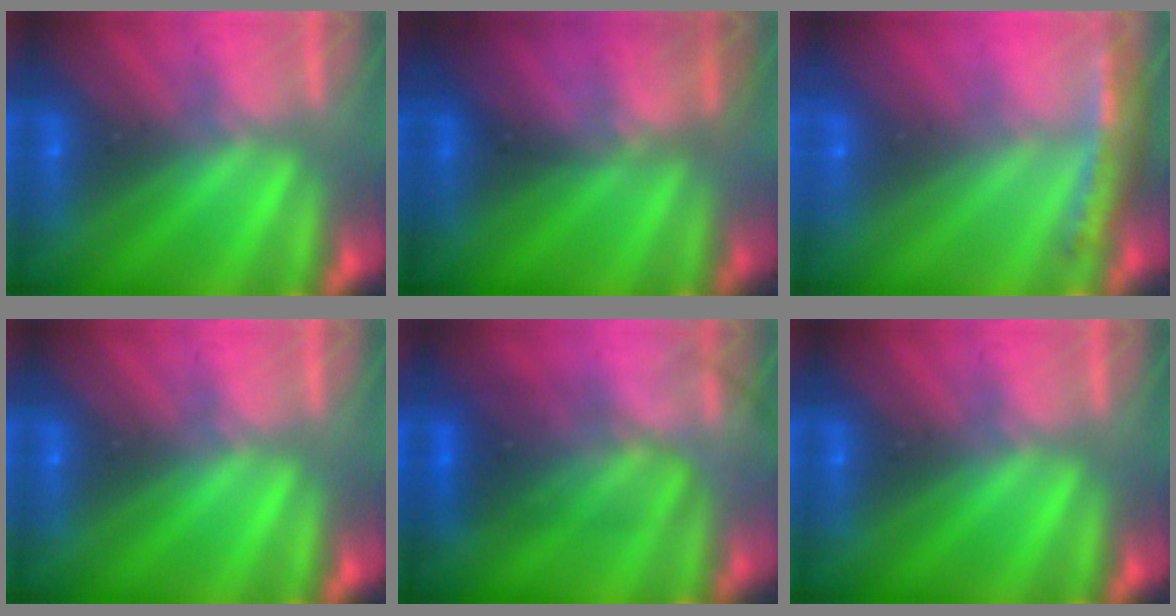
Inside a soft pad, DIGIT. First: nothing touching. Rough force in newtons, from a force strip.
{"total": 2.7}
{"total": 9.7}
{"total": 0.0}
{"total": 2.9}
{"total": 0.0}